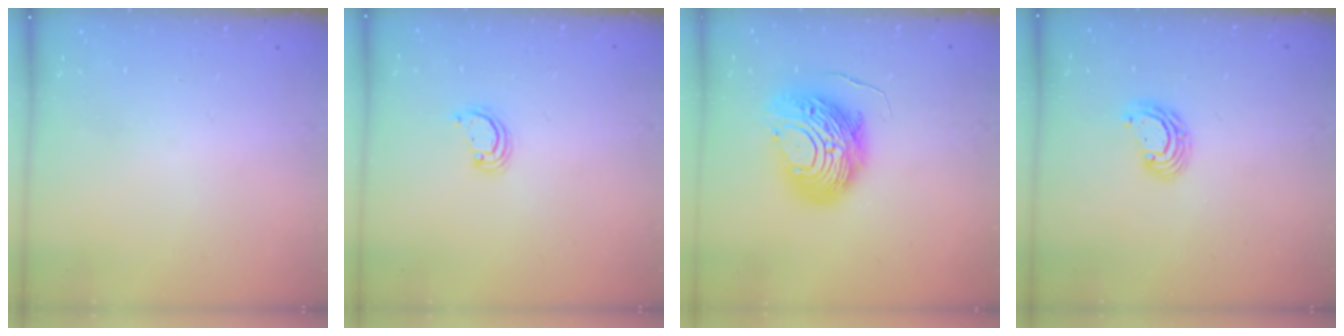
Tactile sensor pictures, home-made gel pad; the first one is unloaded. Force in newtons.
{"total": 2.1, "press": 2.1, "slide": 0.1}
{"total": 11.6, "press": 11.6, "slide": 0.9}
{"total": 5.6, "press": 5.6, "slide": 0.3}